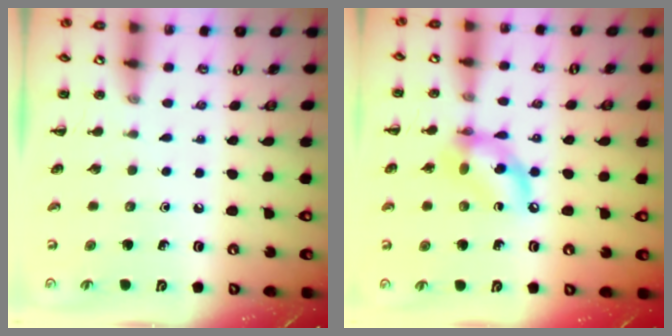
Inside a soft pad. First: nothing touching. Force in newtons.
{"total": 11.7, "press": 11.5, "slide": 2.3}